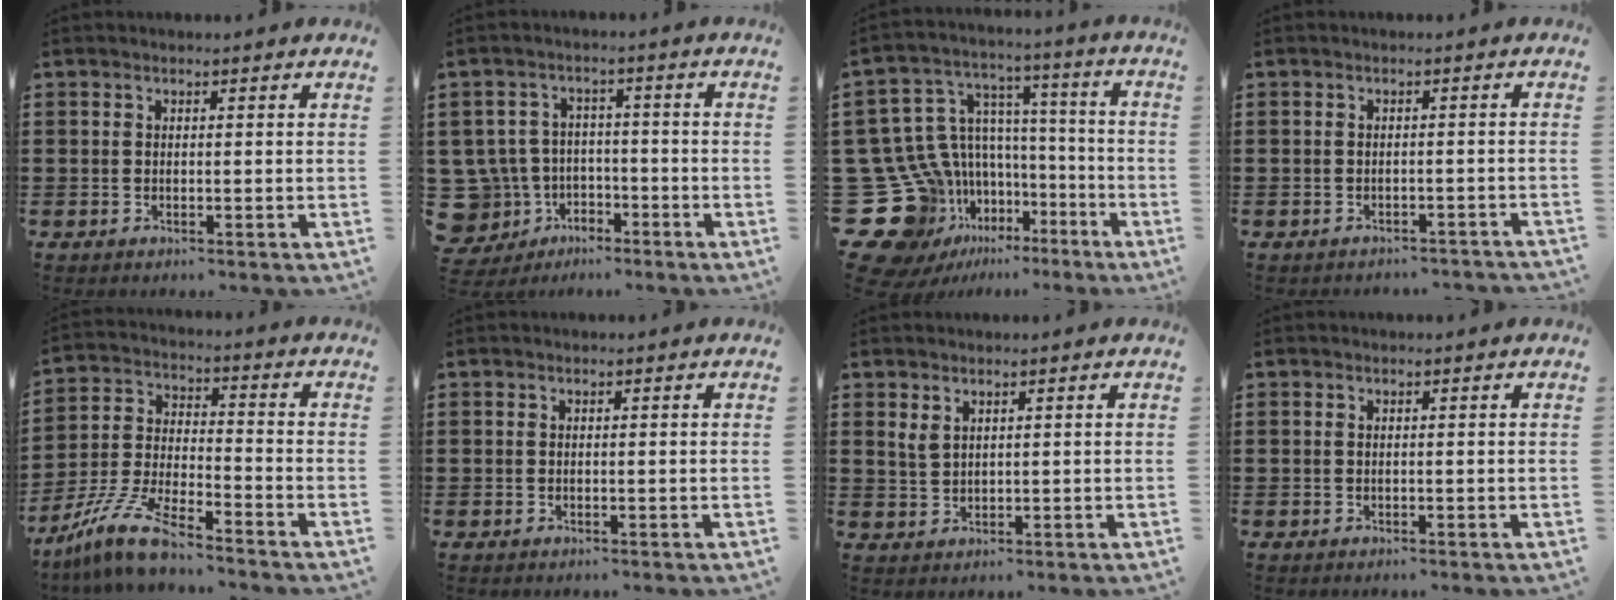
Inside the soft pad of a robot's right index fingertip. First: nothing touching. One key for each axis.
{"total": 6.8, "fx": -2.9, "fy": 6.0, "fz": 1.5, "tx": -0.085, "ty": 0.007, "tz": -0.059}
{"total": 16.7, "fx": -5.4, "fy": 14.8, "fz": 5.5, "tx": -0.158, "ty": 0.002, "tz": -0.044}
{"total": 1.5, "fx": -1.5, "fy": 0.3, "fz": 0.0, "tx": -0.007, "ty": 0.001, "tz": -0.032}
{"total": 9.6, "fx": -8.1, "fy": 1.2, "fz": 5.0, "tx": -0.119, "ty": 0.005, "tz": -0.165}
{"total": 0.0}
{"total": 2.1, "fx": 1.4, "fy": 1.1, "fz": 1.2, "tx": -0.026, "ty": 0.003, "tz": 0.027}
{"total": 0.0}